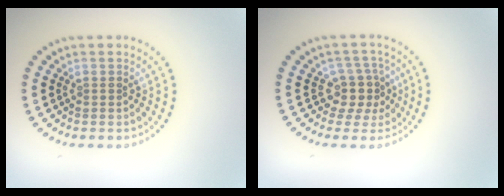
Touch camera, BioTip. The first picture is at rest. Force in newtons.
{"total": 2.9, "press": 2.2, "slide": 1.8}